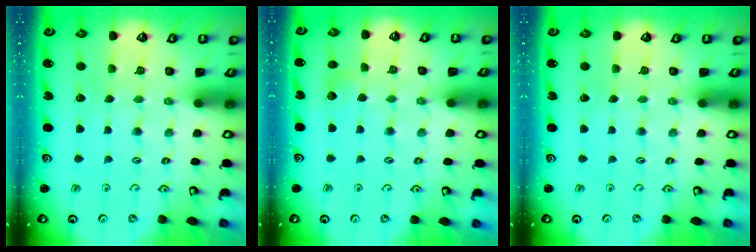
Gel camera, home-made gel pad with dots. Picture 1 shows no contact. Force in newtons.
{"total": 5.6, "press": 5.6, "slide": 0.6}
{"total": 0.0}